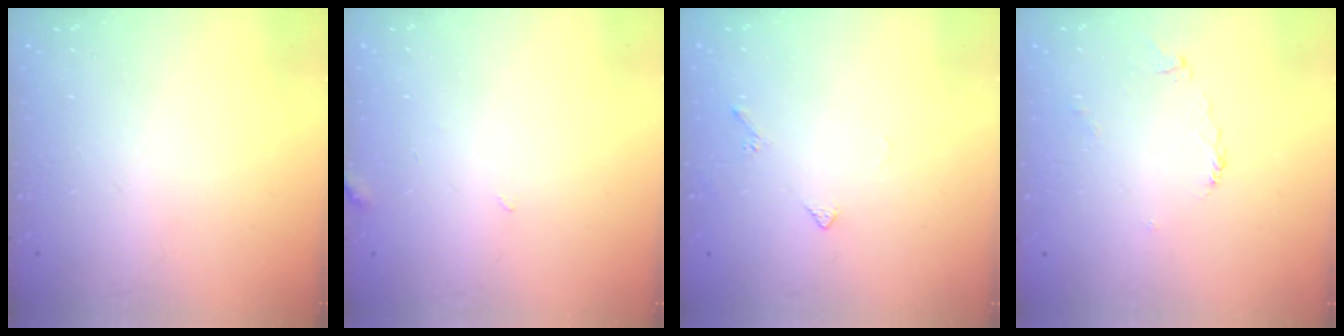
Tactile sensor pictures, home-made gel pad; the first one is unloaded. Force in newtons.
{"total": 3.6, "press": 3.6, "slide": 0.3}
{"total": 3.2, "press": 3.2, "slide": 0.6}
{"total": 2.3, "press": 2.2, "slide": 0.7}